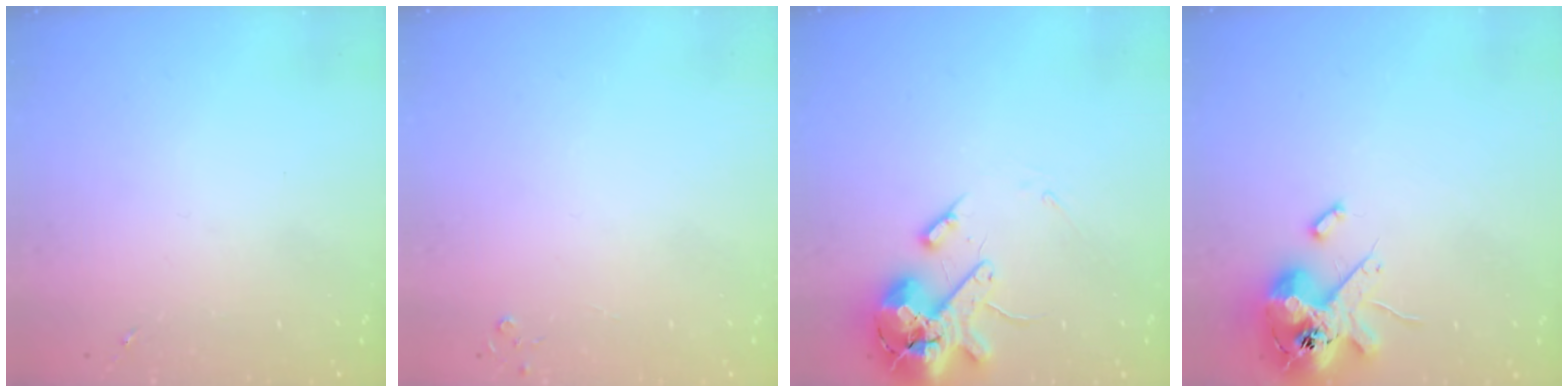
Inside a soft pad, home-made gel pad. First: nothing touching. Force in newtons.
{"total": 2.7, "press": 2.7, "slide": 0.3}
{"total": 14.6, "press": 14.4, "slide": 2.4}
{"total": 14.9, "press": 14.7, "slide": 2.3}